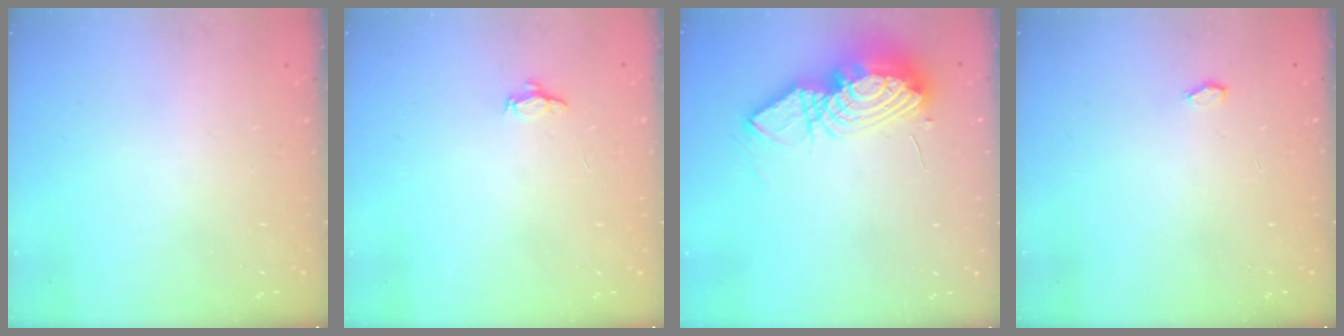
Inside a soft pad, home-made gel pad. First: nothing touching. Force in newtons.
{"total": 3.6, "press": 3.5, "slide": 0.3}
{"total": 14.4, "press": 14.3, "slide": 1.4}
{"total": 2.4, "press": 2.4, "slide": 0.3}